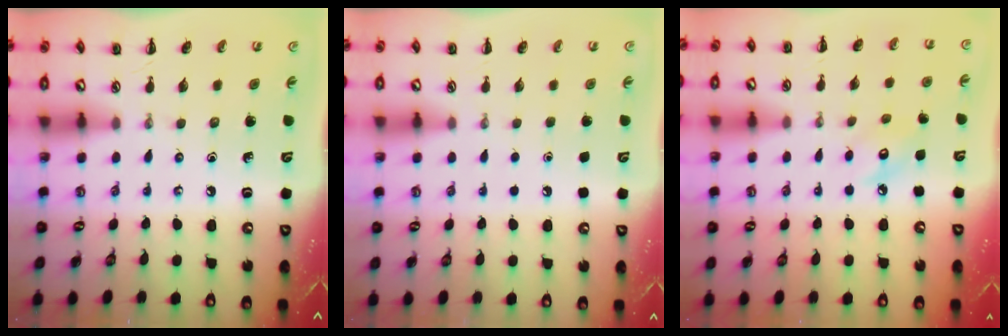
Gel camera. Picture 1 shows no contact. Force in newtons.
{"total": 1.6, "press": 1.6, "slide": 0.1}
{"total": 6.1, "press": 6.0, "slide": 0.9}